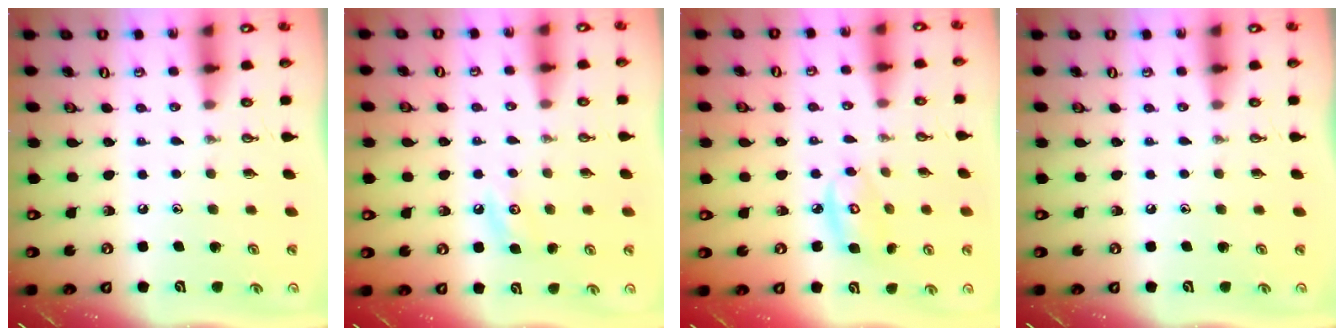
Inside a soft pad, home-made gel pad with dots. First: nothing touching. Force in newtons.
{"total": 4.0, "press": 3.9, "slide": 0.4}
{"total": 5.9, "press": 5.9, "slide": 0.3}
{"total": 0.0}